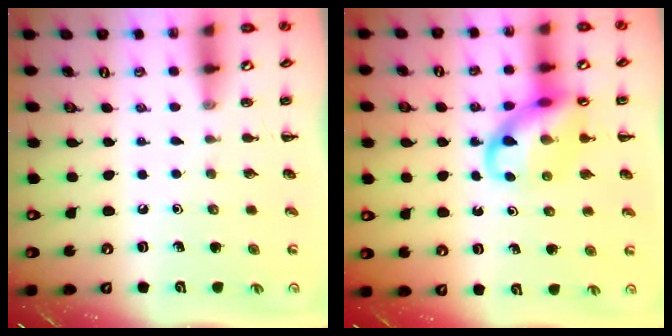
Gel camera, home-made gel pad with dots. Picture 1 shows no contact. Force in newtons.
{"total": 13.0, "press": 12.8, "slide": 2.2}